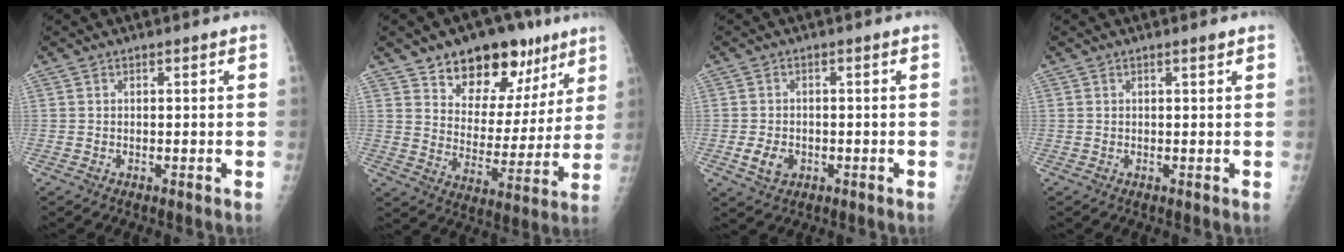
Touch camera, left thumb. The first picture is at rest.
{"total": 18.1, "force": [11.3, 10.5, 9.5], "torque": [-0.070, -0.052, 0.176]}
{"total": 3.9, "force": [-1.3, 2.9, 2.2], "torque": [-0.030, 0.003, -0.015]}
{"total": 0.6, "force": [0.5, 0.1, 0.4], "torque": [-0.007, -0.003, 0.008]}